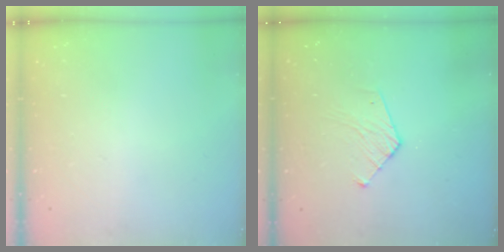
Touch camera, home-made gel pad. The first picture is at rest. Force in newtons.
{"total": 6.6, "press": 6.6, "slide": 0.4}